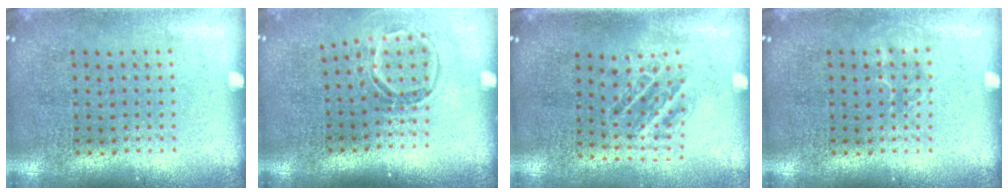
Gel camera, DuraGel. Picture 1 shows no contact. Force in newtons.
{"total": 1.6, "press": 1.1, "slide": 1.2}
{"total": 1.0, "press": 1.0, "slide": 0.1}
{"total": 1.0, "press": 0.9, "slide": 0.2}